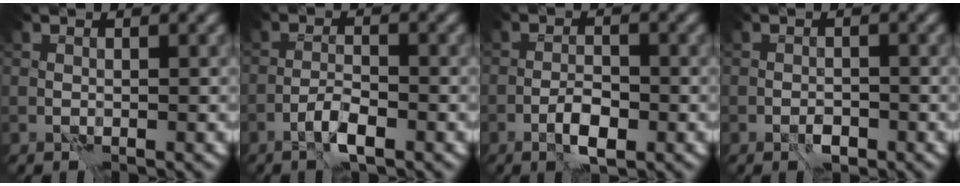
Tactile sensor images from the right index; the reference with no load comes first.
{"total": 2.1, "force": [-1.2, 0.3, 1.8], "torque": [-0.037, 0.005, -0.026]}
{"total": 2.8, "force": [-1.2, 0.9, 2.3], "torque": [-0.042, 0.003, -0.024]}
{"total": 1.2, "force": [-0.7, 0.6, 0.8], "torque": [-0.010, 0.002, -0.012]}